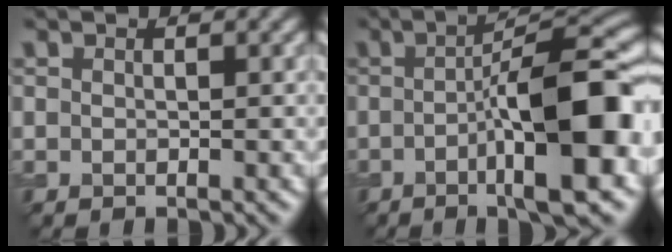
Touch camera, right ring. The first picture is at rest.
{"total": 12.2, "force": [-2.3, 3.1, 11.6], "torque": [-0.158, 0.011, -0.030]}